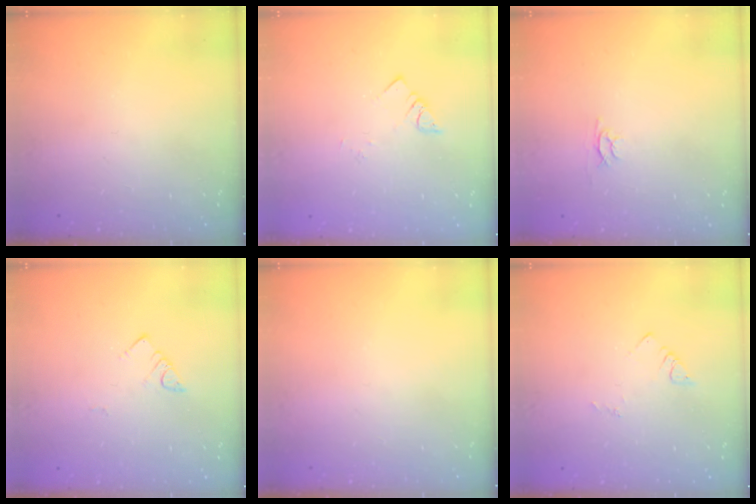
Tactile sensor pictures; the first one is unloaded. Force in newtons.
{"total": 1.9, "press": 1.9, "slide": 0.1}
{"total": 2.4, "press": 2.4, "slide": 0.3}
{"total": 3.0, "press": 3.0, "slide": 0.2}
{"total": 0.0}
{"total": 3.2, "press": 3.2, "slide": 0.3}